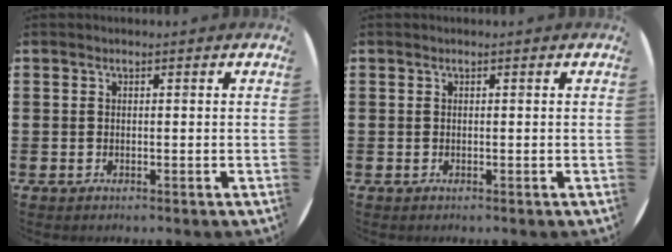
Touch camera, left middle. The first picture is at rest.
{"total": 0.0}